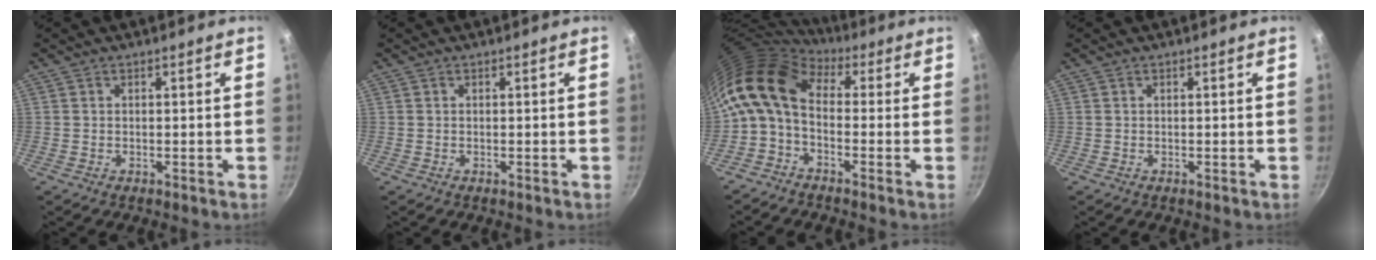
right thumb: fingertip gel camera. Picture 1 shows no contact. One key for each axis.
{"total": 0.0}
{"total": 10.5, "fx": 1.0, "fy": 6.5, "fz": 8.1, "tx": -0.149, "ty": 0.024, "tz": -0.002}
{"total": 0.0}